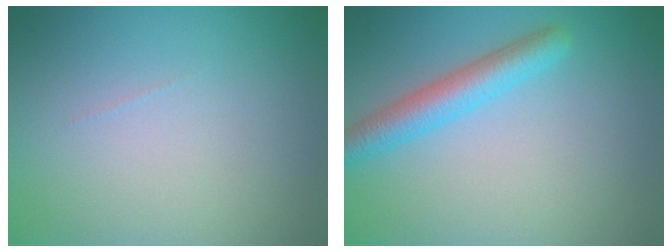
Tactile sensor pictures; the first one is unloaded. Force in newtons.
{"total": 3.4, "press": 3.4, "slide": 0.1}